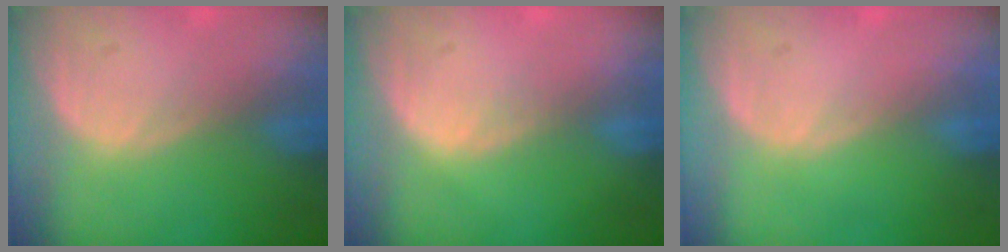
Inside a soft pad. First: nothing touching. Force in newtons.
{"total": 0.9, "press": 0.9, "slide": 0.1}
{"total": 0.0}